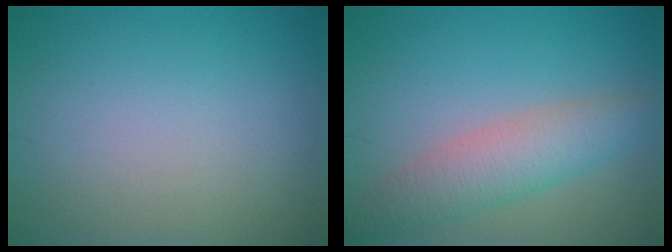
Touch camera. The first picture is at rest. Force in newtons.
{"total": 4.4, "press": 4.4, "slide": 0.4}